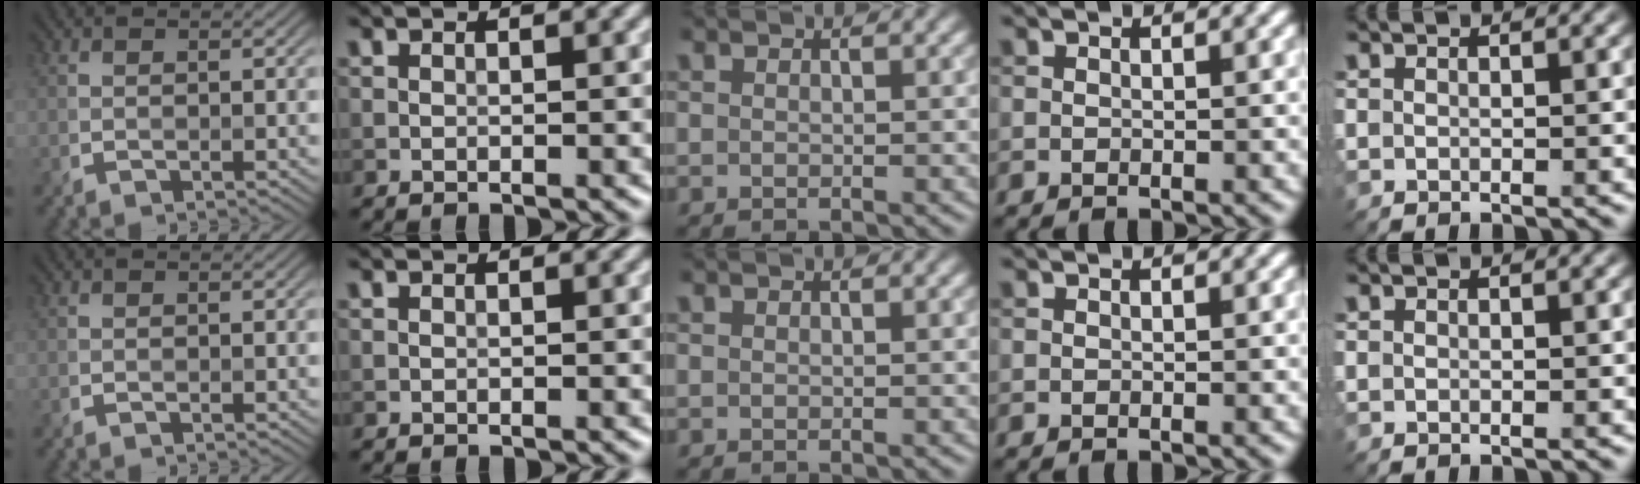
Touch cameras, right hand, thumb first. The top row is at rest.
{}